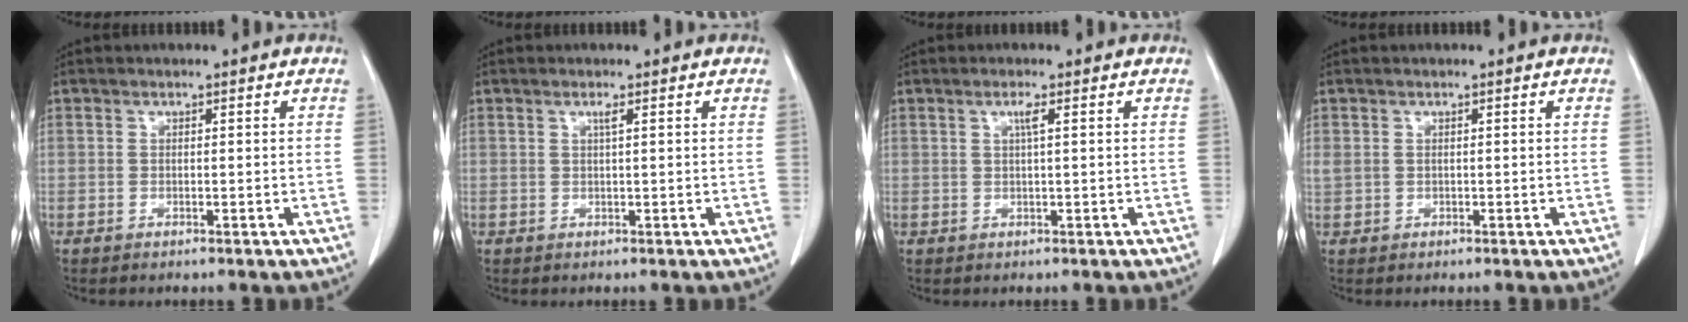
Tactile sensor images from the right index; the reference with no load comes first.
{"total": 0.9, "force": [0.4, -0.1, 0.8], "torque": [-0.018, 0.000, 0.009]}
{"total": 1.6, "force": [0.6, -0.1, 1.4], "torque": [-0.027, 0.001, 0.009]}
{"total": 1.3, "force": [0.4, 1.0, 0.6], "torque": [-0.024, 0.017, 0.015]}